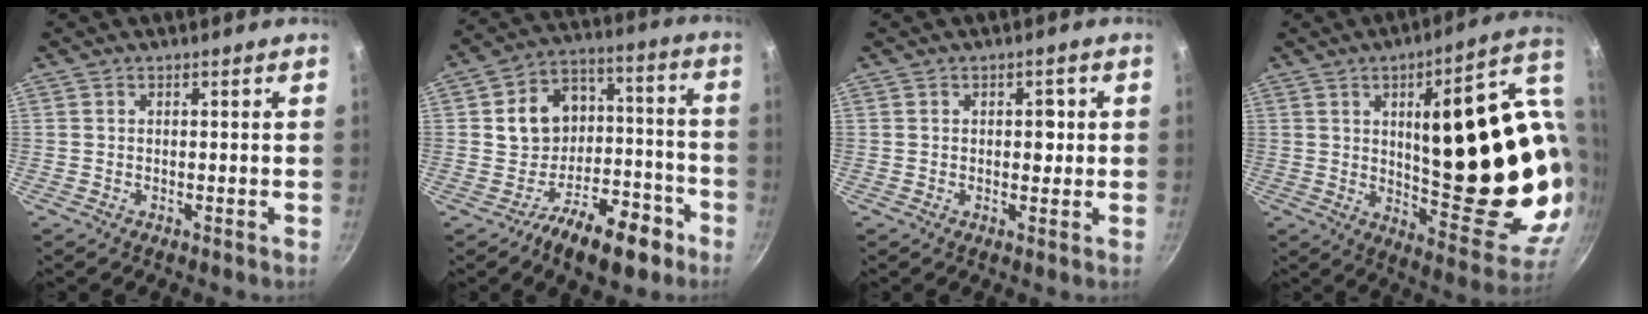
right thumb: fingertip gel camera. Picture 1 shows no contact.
{"total": 16.8, "force": [-8.7, 11.0, 9.3], "torque": [-0.091, 0.089, -0.131]}
{"total": 2.5, "force": [0.3, 1.7, 1.8], "torque": [-0.009, 0.002, 0.004]}
{"total": 29.8, "force": [4.0, 10.6, 27.5], "torque": [-0.346, -0.027, 0.081]}